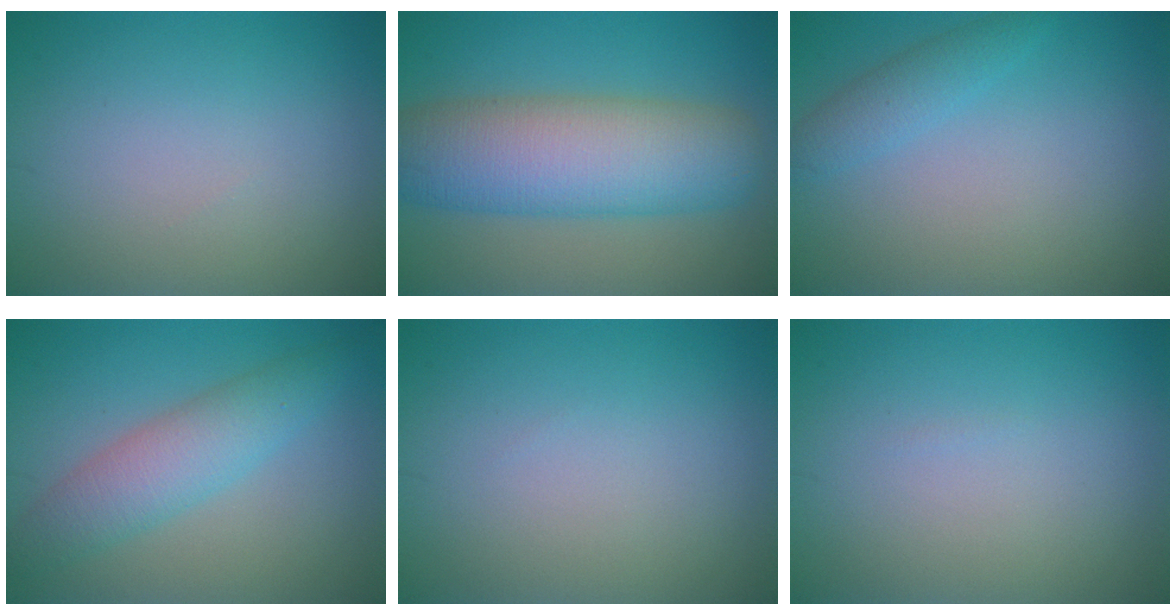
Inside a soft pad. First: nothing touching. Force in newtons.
{"total": 10.0, "press": 10.0, "slide": 0.1}
{"total": 2.0, "press": 2.0, "slide": 0.0}
{"total": 4.5, "press": 4.5, "slide": 0.1}
{"total": 0.0}
{"total": 0.0}